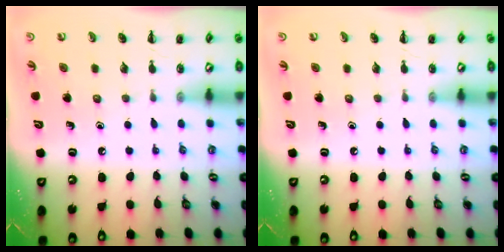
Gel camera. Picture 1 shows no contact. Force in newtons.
{"total": 0.0}